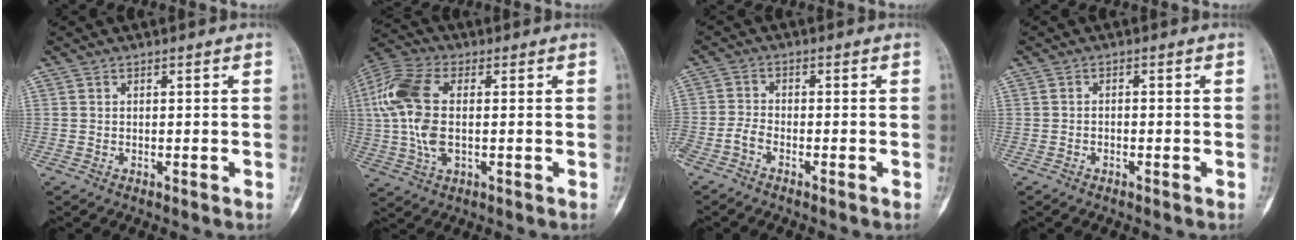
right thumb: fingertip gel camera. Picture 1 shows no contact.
{"total": 13.6, "force": [0.9, 7.2, 11.4], "torque": [-0.264, 0.015, 0.013]}
{"total": 2.9, "force": [-2.0, 1.0, 1.9], "torque": [-0.050, 0.011, -0.045]}
{"total": 0.7, "force": [-0.5, 0.3, 0.4], "torque": [-0.006, 0.005, -0.010]}